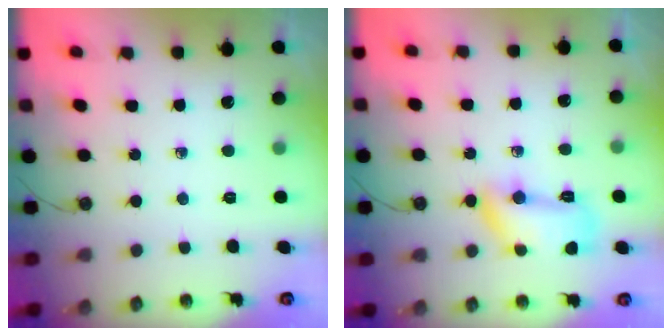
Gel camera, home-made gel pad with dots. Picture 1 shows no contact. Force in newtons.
{"total": 10.7, "press": 10.6, "slide": 1.4}